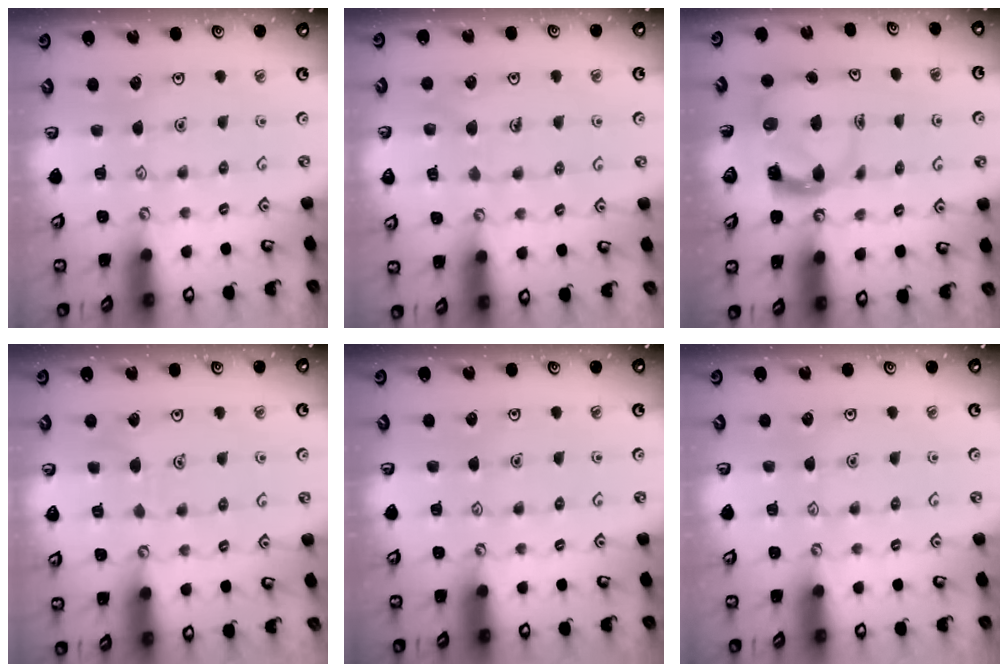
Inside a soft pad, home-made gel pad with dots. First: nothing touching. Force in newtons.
{"total": 5.1, "press": 5.0, "slide": 0.4}
{"total": 3.6, "press": 3.5, "slide": 0.5}
{"total": 3.7, "press": 3.7, "slide": 0.4}
{"total": 0.0}
{"total": 0.0}